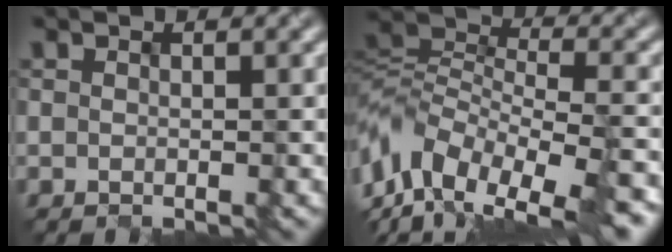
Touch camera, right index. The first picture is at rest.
{"total": 13.1, "force": [-8.3, 6.4, 7.9], "torque": [-0.154, 0.010, -0.120]}